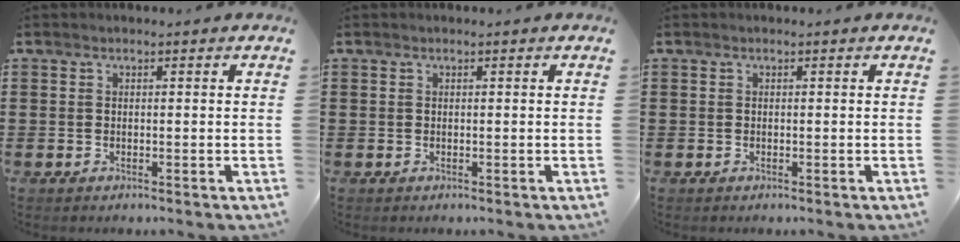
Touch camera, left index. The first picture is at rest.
{"total": 0.0}
{"total": 0.0}